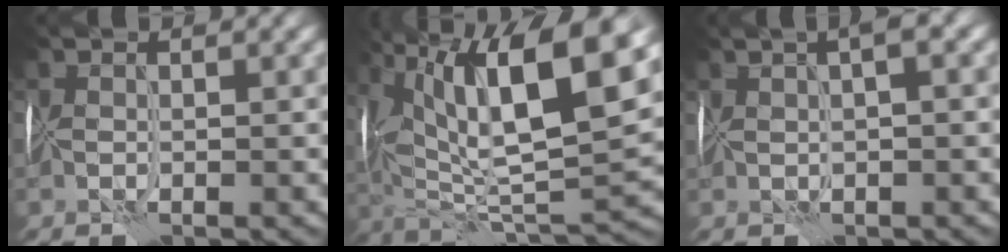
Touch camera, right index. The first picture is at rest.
{"total": 13.2, "force": [6.1, 4.1, 11.0], "torque": [-0.200, 0.018, 0.107]}
{"total": 3.1, "force": [1.8, 0.7, 2.4], "torque": [-0.019, 0.020, 0.027]}